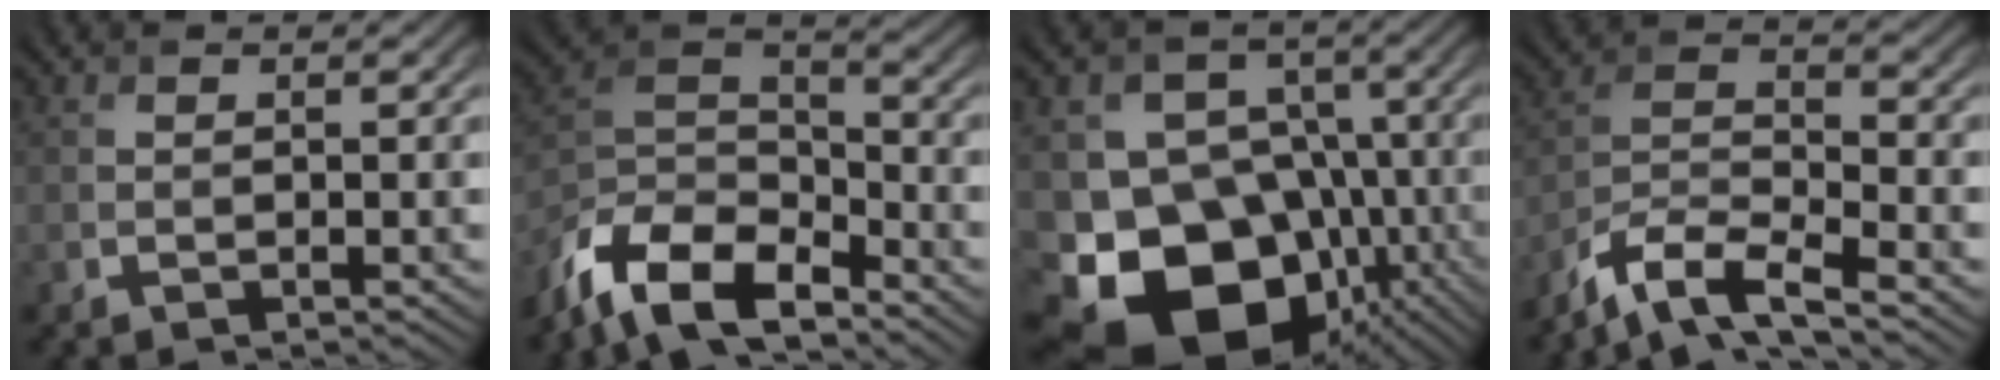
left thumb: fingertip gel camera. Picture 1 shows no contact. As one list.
[{"total": 11.6, "force": [-8.6, 4.5, 6.3], "torque": [-0.136, -0.012, -0.176]}, {"total": 19.3, "force": [-7.8, 15.1, 9.1], "torque": [-0.171, -0.036, -0.107]}, {"total": 8.4, "force": [-6.7, 2.0, 4.8], "torque": [-0.099, -0.004, -0.140]}]